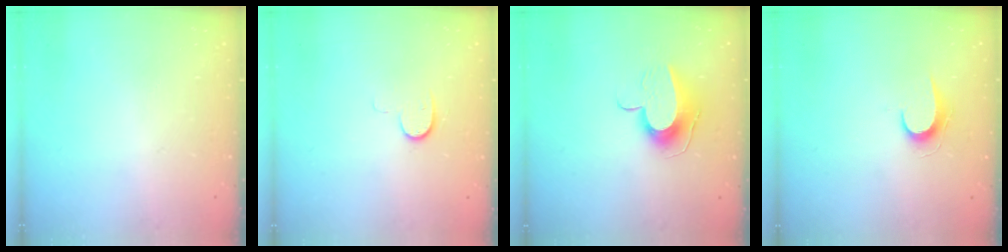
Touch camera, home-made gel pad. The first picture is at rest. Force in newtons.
{"total": 6.8, "press": 6.8, "slide": 0.6}
{"total": 11.2, "press": 11.1, "slide": 0.5}
{"total": 5.9, "press": 5.9, "slide": 0.6}